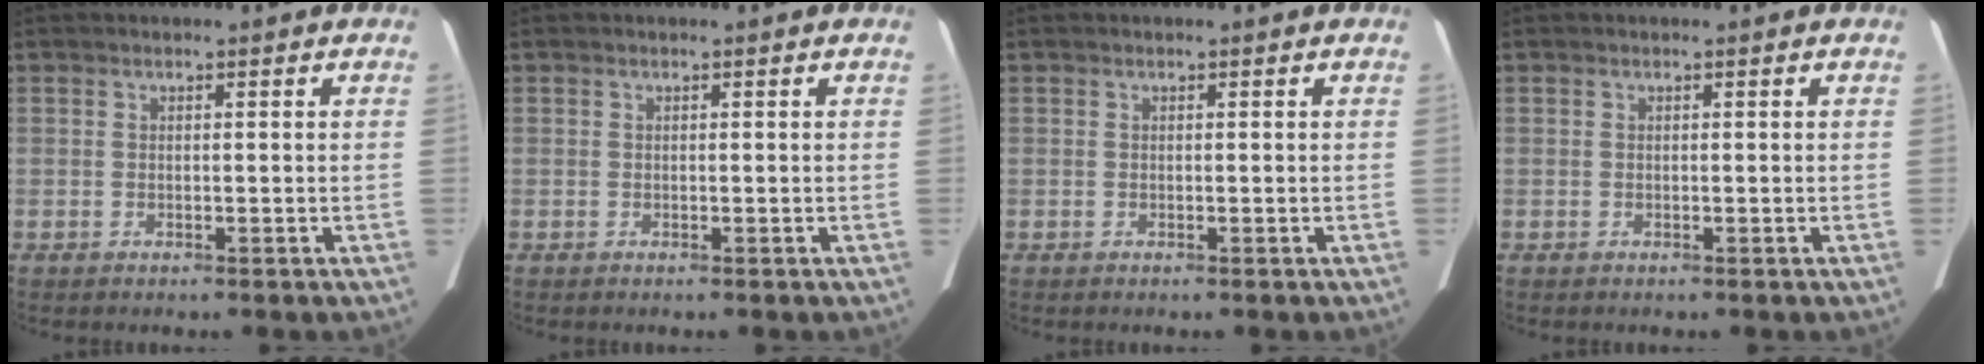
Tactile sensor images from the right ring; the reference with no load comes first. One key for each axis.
{"total": 0.0}
{"total": 0.0}
{"total": 0.0}